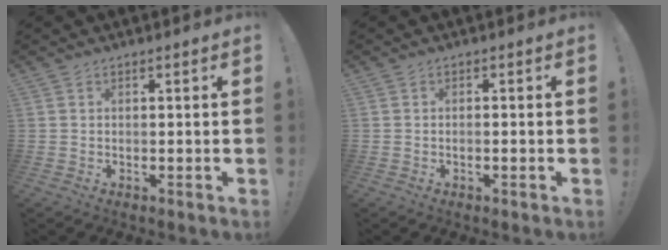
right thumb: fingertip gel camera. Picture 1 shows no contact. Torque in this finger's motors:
{"motor_torque": [0.08, 0.10, -0.10, 0.05, -0.01]}